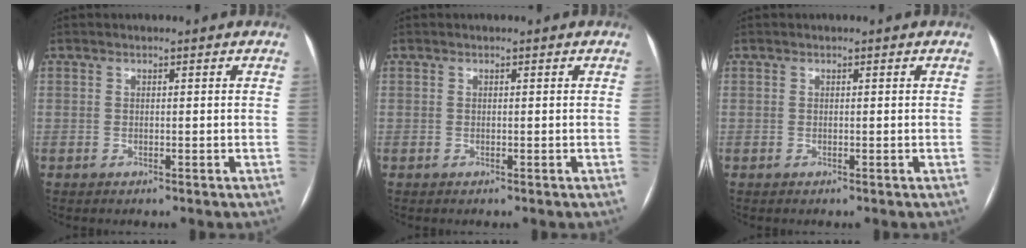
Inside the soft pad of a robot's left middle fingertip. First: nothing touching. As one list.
[{"total": 0.0}, {"total": 0.0}]